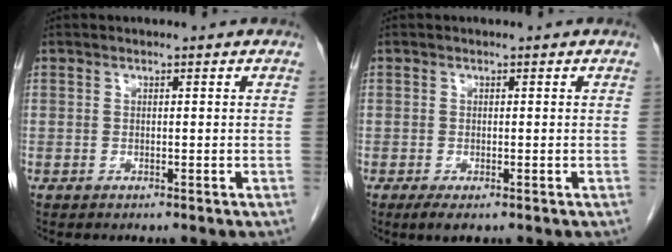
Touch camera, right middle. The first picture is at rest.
{"total": 2.1, "force": [-1.2, 0.6, 1.6], "torque": [-0.031, -0.006, -0.016]}